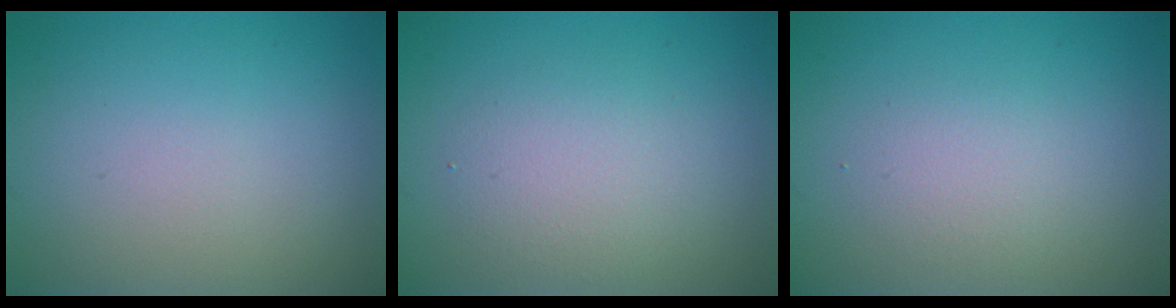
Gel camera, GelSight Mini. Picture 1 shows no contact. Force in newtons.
{"total": 3.0, "press": 3.0, "slide": 0.2}
{"total": 1.9, "press": 1.8, "slide": 0.2}